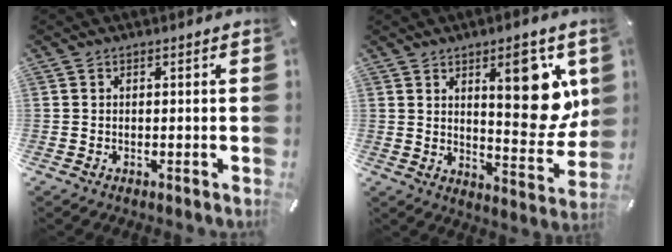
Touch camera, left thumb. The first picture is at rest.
{"total": 16.7, "force": [6.9, 6.6, 13.7], "torque": [-0.159, -0.042, 0.103]}